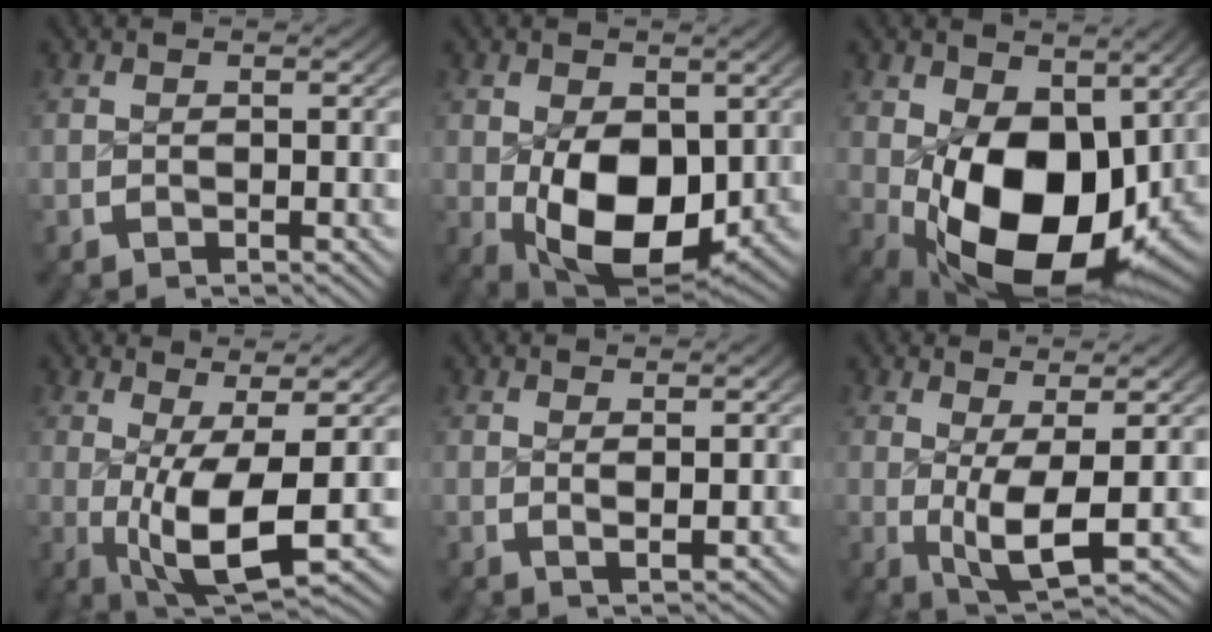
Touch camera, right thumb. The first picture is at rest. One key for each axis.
{"total": 11.7, "fx": -1.7, "fy": 7.6, "fz": 8.8, "tx": -0.170, "ty": -0.070, "tz": 0.008}
{"total": 16.2, "fx": -2.0, "fy": 10.2, "fz": 12.4, "tx": -0.232, "ty": -0.082, "tz": 0.009}
{"total": 9.6, "fx": -0.8, "fy": 4.3, "fz": 8.6, "tx": -0.166, "ty": -0.044, "tz": 0.012}
{"total": 1.4, "fx": 0.9, "fy": 0.2, "fz": 1.1, "tx": -0.017, "ty": -0.005, "tz": 0.021}
{"total": 7.2, "fx": -0.4, "fy": 3.5, "fz": 6.3, "tx": -0.121, "ty": -0.033, "tz": 0.010}